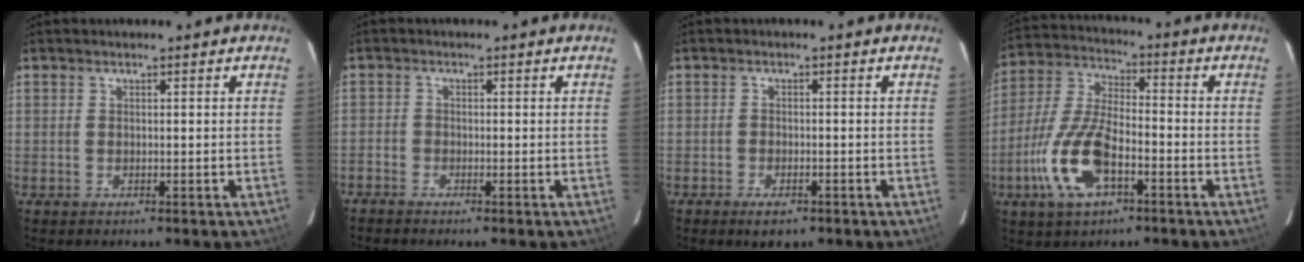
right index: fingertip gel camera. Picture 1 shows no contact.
{"total": 2.1, "force": [-1.8, 1.1, 0.5], "torque": [-0.021, -0.002, -0.036]}
{"total": 3.6, "force": [-2.4, 1.7, 2.2], "torque": [-0.051, -0.008, -0.039]}
{"total": 14.2, "force": [-6.0, 5.9, 11.5], "torque": [-0.255, -0.005, -0.115]}